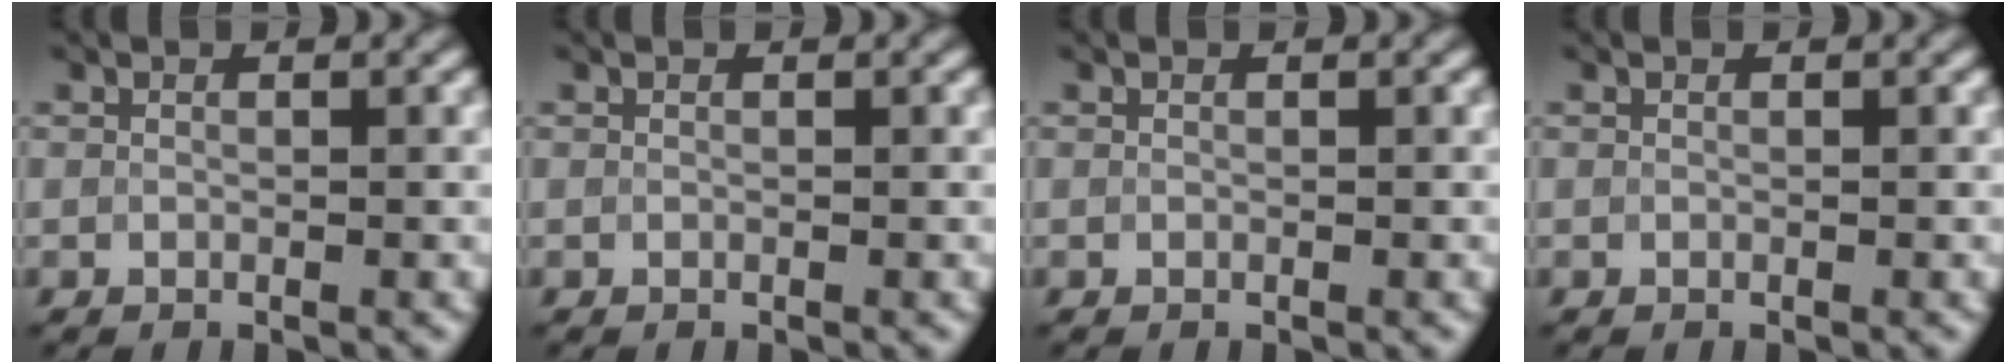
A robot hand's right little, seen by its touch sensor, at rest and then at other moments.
{"total": 0.0}
{"total": 0.0}
{"total": 0.0}